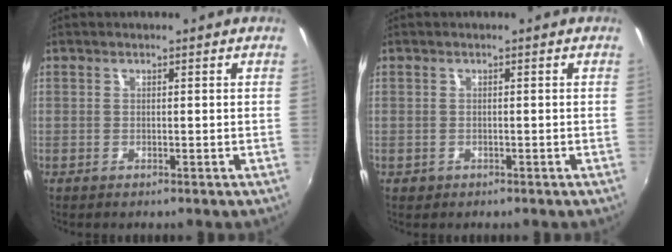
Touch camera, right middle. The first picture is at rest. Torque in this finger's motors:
{"motor_torque": [0.19, -0.47, -0.07, -0.01]}